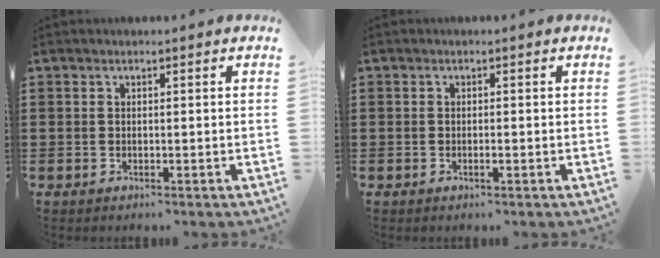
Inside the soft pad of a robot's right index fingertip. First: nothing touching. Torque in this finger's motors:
{"motor_torque": [-0.45, 0.54, 0.07, 0.00]}